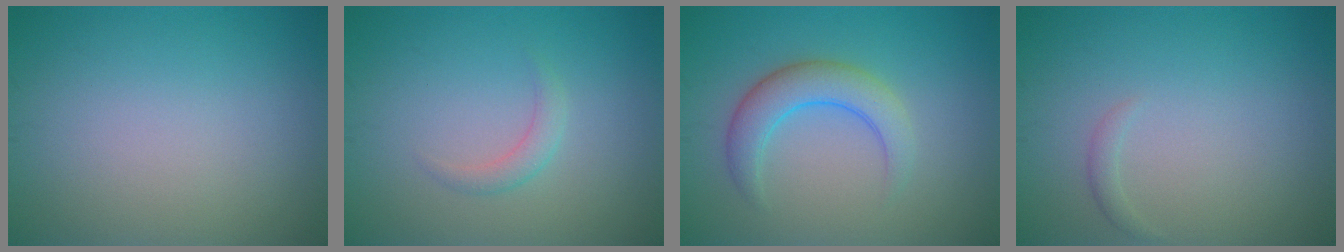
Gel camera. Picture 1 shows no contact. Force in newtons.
{"total": 1.4, "press": 1.4, "slide": 0.1}
{"total": 4.0, "press": 4.0, "slide": 0.2}
{"total": 0.7, "press": 0.7, "slide": 0.0}